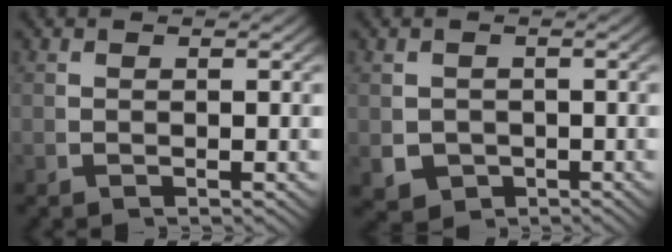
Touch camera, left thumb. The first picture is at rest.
{"total": 5.1, "force": [-1.4, 4.4, 2.0], "torque": [-0.048, -0.031, -0.010]}